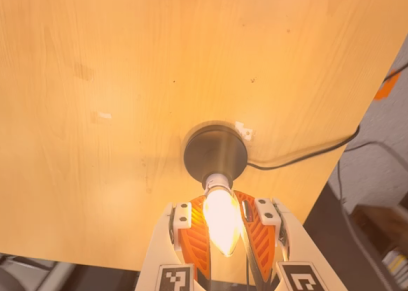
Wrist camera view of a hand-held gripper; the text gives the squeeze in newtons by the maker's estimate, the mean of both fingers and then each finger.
{"total": 21.9, "left": 20.3, "right": 23.6}